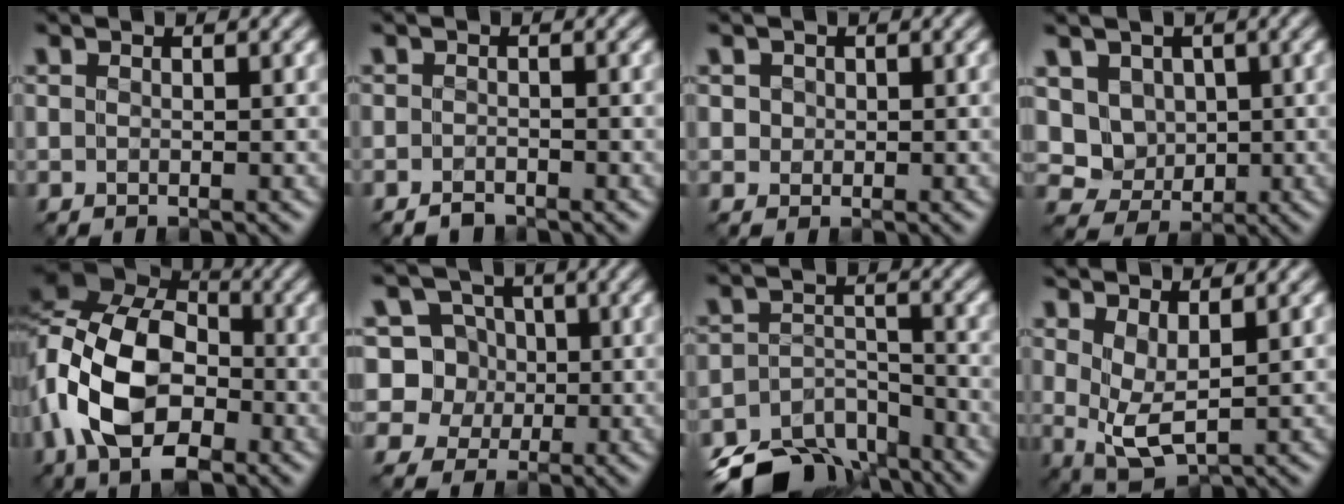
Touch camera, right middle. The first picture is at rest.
{"total": 1.1, "force": [-0.9, 0.4, 0.3], "torque": [-0.006, -0.001, -0.017]}
{"total": 0.9, "force": [0.1, 0.9, 0.2], "torque": [-0.001, -0.004, 0.006]}
{"total": 4.8, "force": [1.2, 4.2, 1.9], "torque": [-0.046, -0.011, 0.030]}
{"total": 13.0, "force": [-4.4, 8.2, 9.1], "torque": [-0.196, -0.003, -0.096]}
{"total": 6.3, "force": [1.4, 5.8, 2.0], "torque": [-0.020, 0.012, 0.013]}
{"total": 9.9, "force": [-8.4, 4.3, 3.1], "torque": [-0.049, -0.016, -0.124]}
{"total": 3.9, "force": [1.0, 1.6, 3.4], "torque": [-0.081, -0.015, 0.029]}